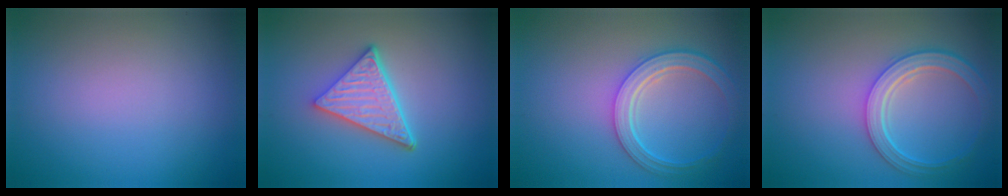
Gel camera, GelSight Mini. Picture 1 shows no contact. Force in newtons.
{"total": 5.1, "press": 3.8, "slide": 3.4}
{"total": 4.6, "press": 3.7, "slide": 2.8}
{"total": 4.6, "press": 3.7, "slide": 2.8}